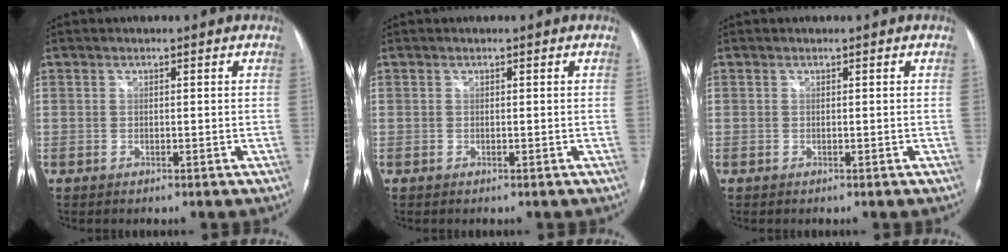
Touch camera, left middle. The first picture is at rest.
{"total": 0.0}
{"total": 0.0}